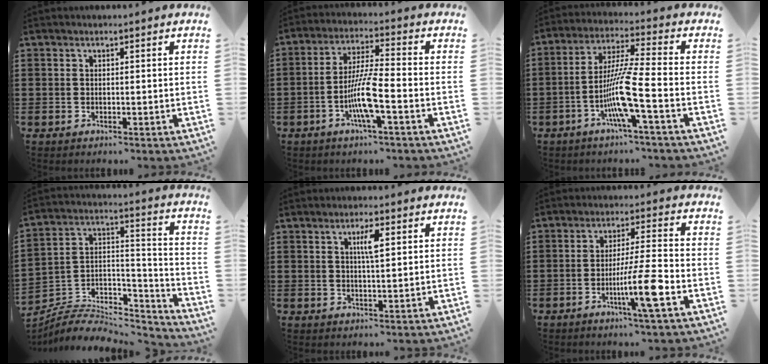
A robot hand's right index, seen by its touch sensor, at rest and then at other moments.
{"total": 8.4, "force": [-3.2, 1.0, 7.7], "torque": [-0.160, -0.012, -0.064]}
{"total": 10.1, "force": [-3.6, 0.2, 9.4], "torque": [-0.195, -0.013, -0.075]}
{"total": 5.5, "force": [-4.6, 2.6, 1.5], "torque": [-0.039, 0.001, -0.093]}
{"total": 3.5, "force": [1.1, 0.8, 3.2], "torque": [-0.059, 0.004, 0.014]}
{"total": 9.7, "force": [-3.7, 0.1, 9.0], "torque": [-0.159, -0.008, -0.067]}